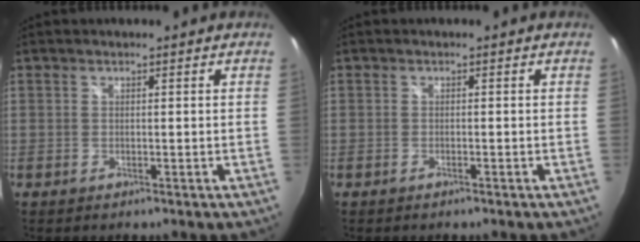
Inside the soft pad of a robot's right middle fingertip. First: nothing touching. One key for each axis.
{"total": 0.8, "fx": -0.7, "fy": 0.1, "fz": 0.4, "tx": -0.007, "ty": -0.001, "tz": -0.013}